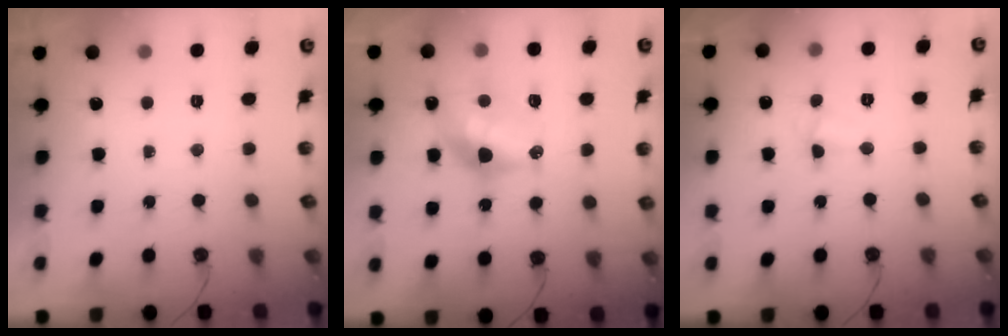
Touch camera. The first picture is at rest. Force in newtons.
{"total": 12.1, "press": 12.1, "slide": 0.9}
{"total": 2.9, "press": 2.8, "slide": 0.7}